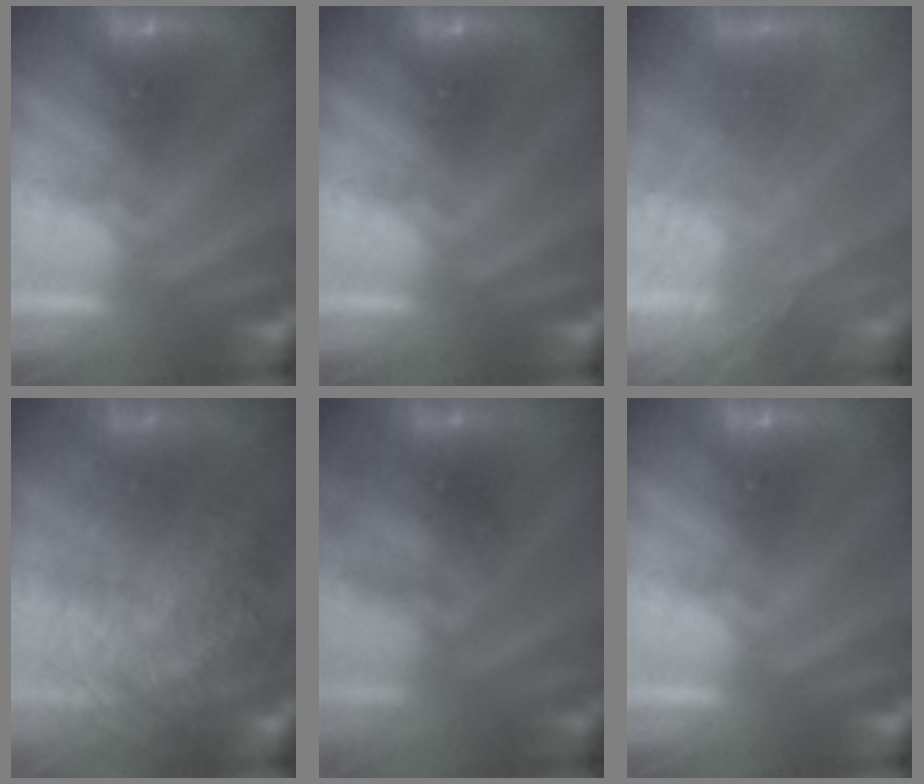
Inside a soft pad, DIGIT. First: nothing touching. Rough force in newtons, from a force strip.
{"total": 0.0}
{"total": 7.3}
{"total": 9.7}
{"total": 2.0}
{"total": 0.0}